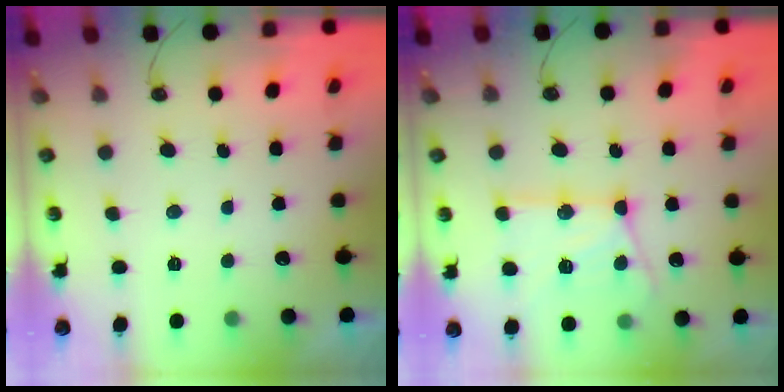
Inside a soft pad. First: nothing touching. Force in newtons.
{"total": 17.5, "press": 17.3, "slide": 2.1}